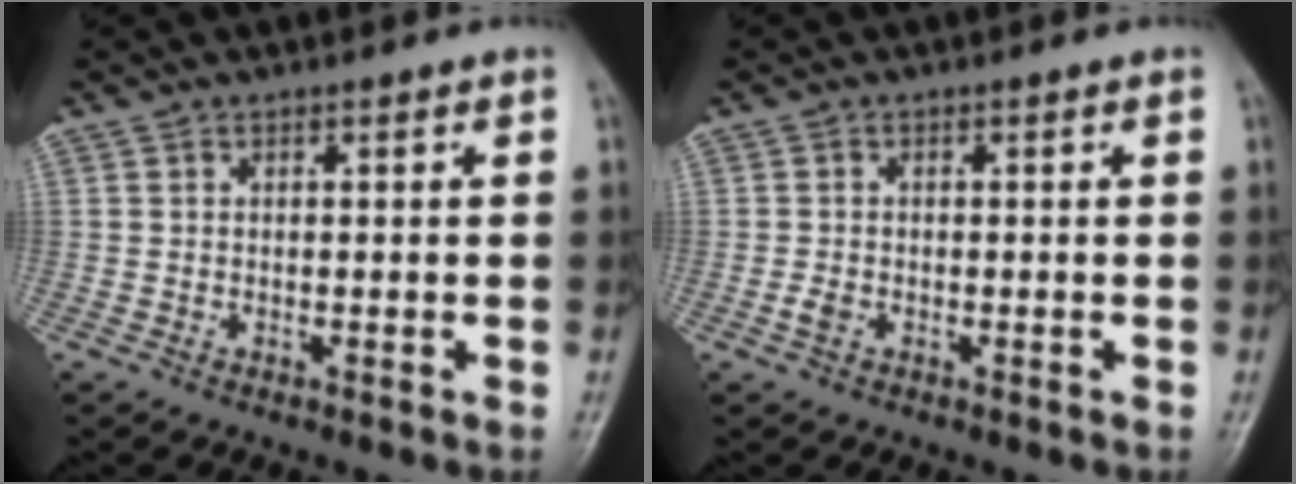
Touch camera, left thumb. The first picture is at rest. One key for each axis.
{"total": 1.6, "fx": -0.6, "fy": 1.2, "fz": 1.0, "tx": -0.019, "ty": 0.002, "tz": -0.014}